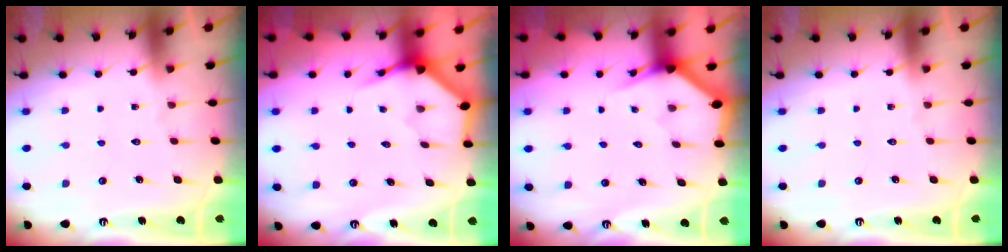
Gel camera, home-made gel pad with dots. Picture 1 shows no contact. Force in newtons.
{"total": 3.8, "press": 3.8, "slide": 0.2}
{"total": 3.0, "press": 3.0, "slide": 0.1}
{"total": 0.0}